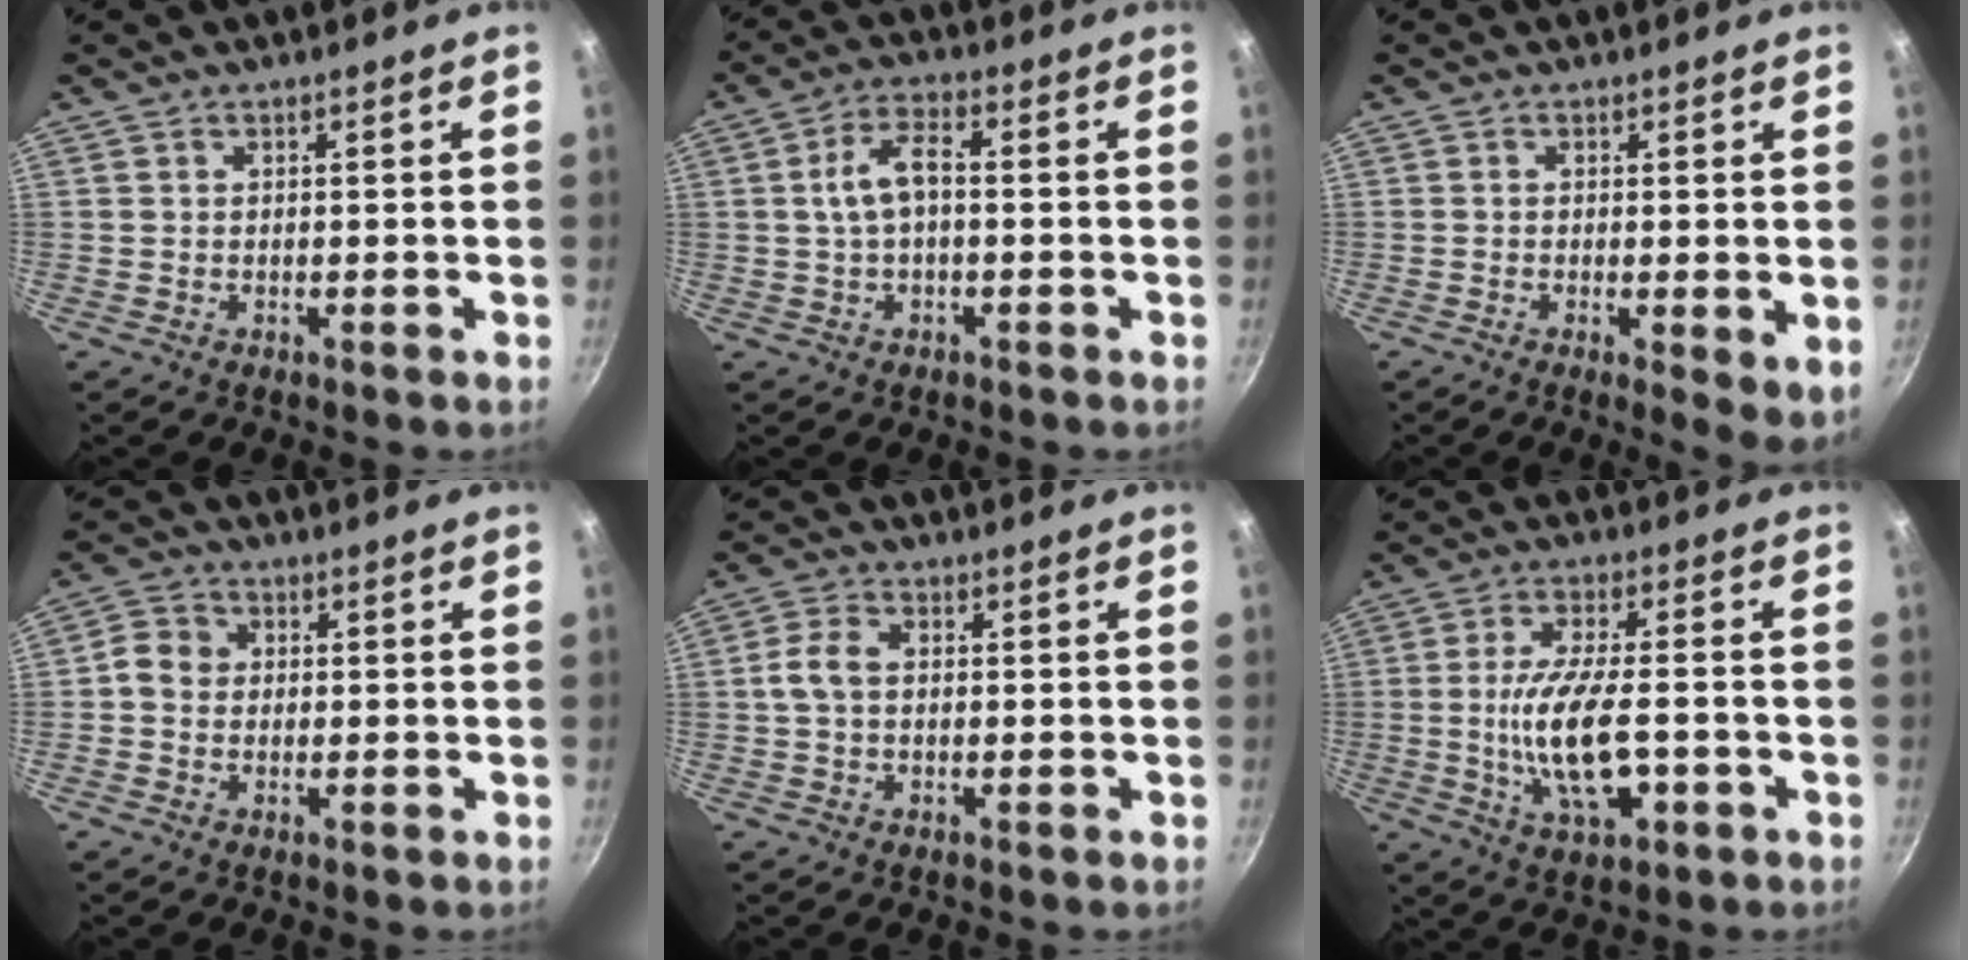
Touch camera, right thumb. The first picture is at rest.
{"total": 6.5, "force": [0.2, 3.1, 5.7], "torque": [-0.113, 0.024, -0.002]}
{"total": 4.9, "force": [-0.9, 1.1, 4.7], "torque": [-0.075, -0.016, -0.016]}
{"total": 4.9, "force": [0.0, 4.3, 2.3], "torque": [-0.031, 0.013, -0.008]}
{"total": 4.8, "force": [0.2, 3.2, 3.6], "torque": [-0.076, 0.014, -0.001]}
{"total": 12.6, "force": [-2.2, 5.2, 11.2], "torque": [-0.211, 0.006, -0.034]}